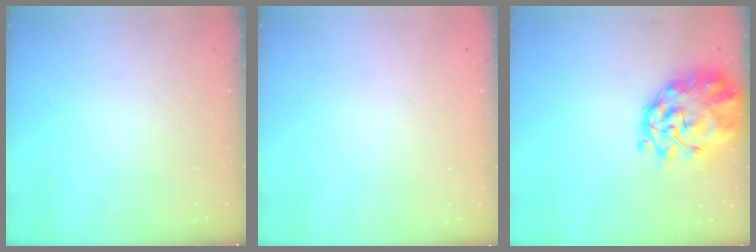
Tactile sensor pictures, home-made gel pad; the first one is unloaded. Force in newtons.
{"total": 1.8, "press": 1.8, "slide": 0.2}
{"total": 4.4, "press": 4.0, "slide": 1.9}